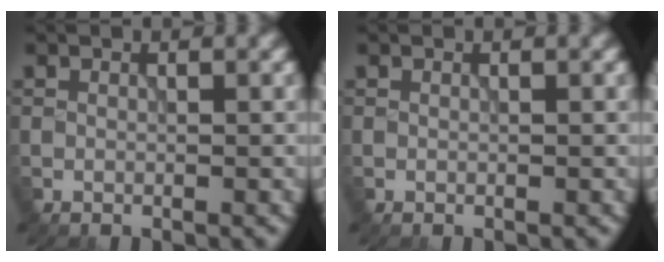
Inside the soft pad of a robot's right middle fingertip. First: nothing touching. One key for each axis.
{"total": 0.0}